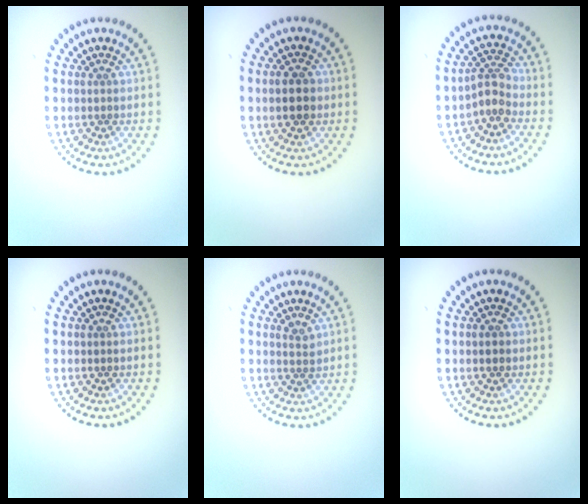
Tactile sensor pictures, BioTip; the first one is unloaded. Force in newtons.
{"total": 3.2, "press": 3.2, "slide": 0.1}
{"total": 2.3, "press": 1.6, "slide": 1.6}
{"total": 0.0}
{"total": 1.2, "press": 0.9, "slide": 0.8}
{"total": 0.7, "press": 0.7, "slide": 0.1}